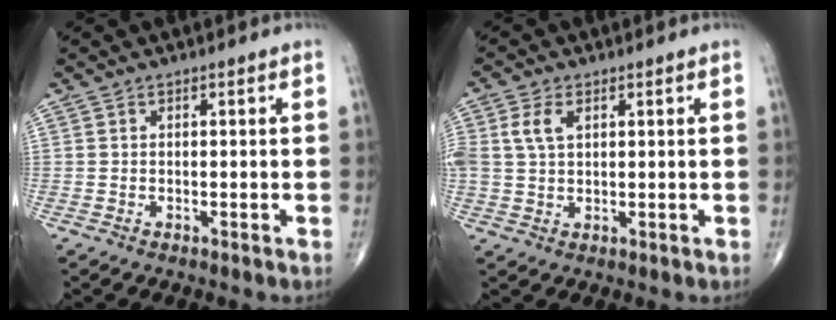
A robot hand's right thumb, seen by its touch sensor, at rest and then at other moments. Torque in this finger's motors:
{"motor_torque": [0.30, 0.25, 0.89, 0.36, 0.17]}